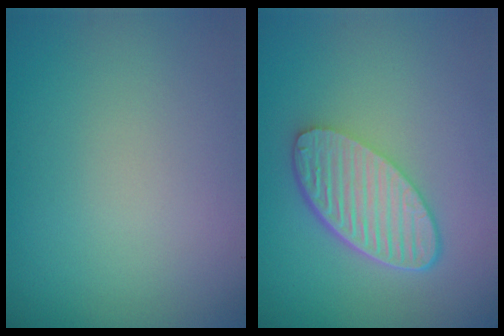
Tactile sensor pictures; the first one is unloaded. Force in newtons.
{"total": 5.6, "press": 4.0, "slide": 3.9}